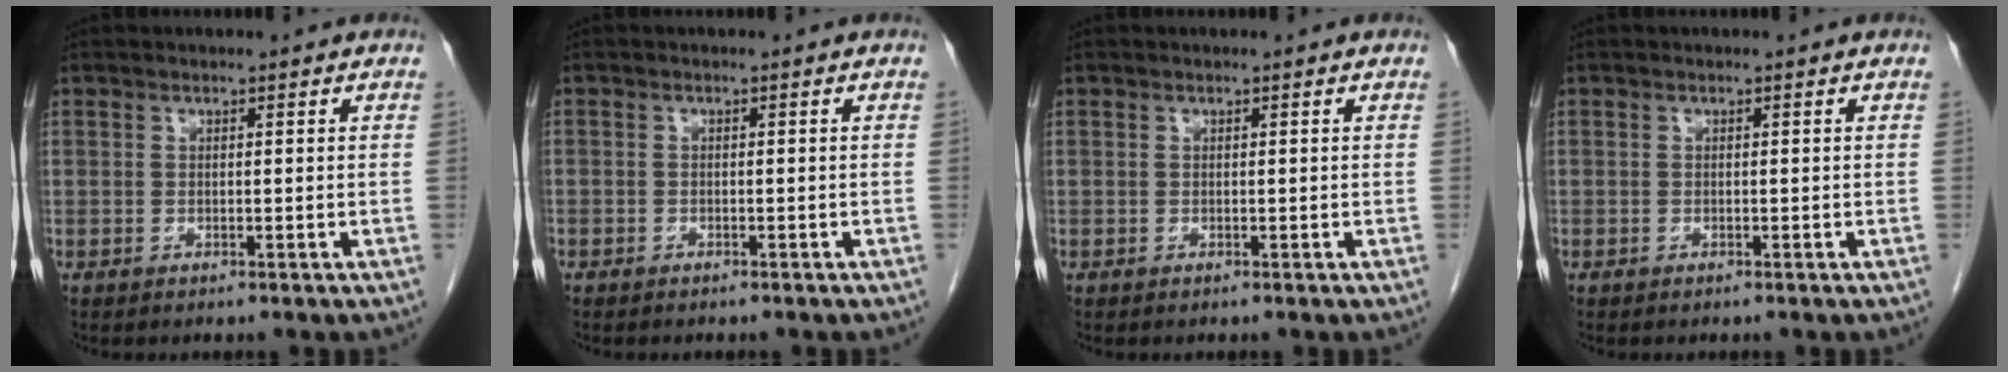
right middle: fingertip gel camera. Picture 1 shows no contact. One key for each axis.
{"total": 0.8, "fx": -0.6, "fy": 0.6, "fz": 0.0, "tx": -0.003, "ty": 0.004, "tz": -0.010}
{"total": 0.0}
{"total": 0.0}